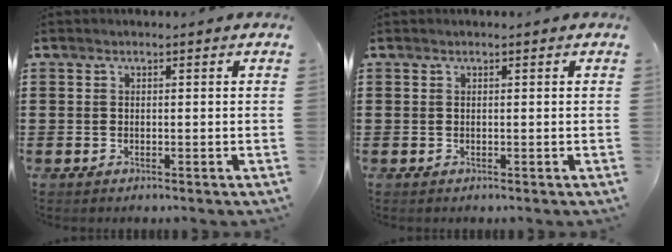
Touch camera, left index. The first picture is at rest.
{"total": 0.0}